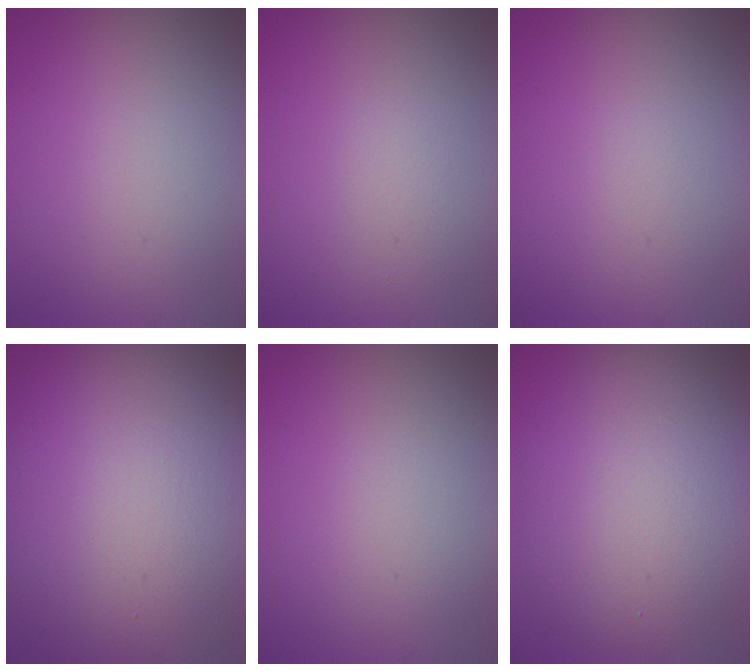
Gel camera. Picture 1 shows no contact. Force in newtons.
{"total": 0.5, "press": 0.5, "slide": 0.1}
{"total": 0.0}
{"total": 17.5, "press": 17.5, "slide": 0.9}
{"total": 0.0}
{"total": 10.4, "press": 10.4, "slide": 0.2}